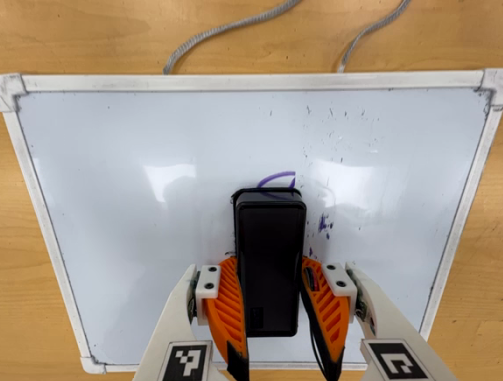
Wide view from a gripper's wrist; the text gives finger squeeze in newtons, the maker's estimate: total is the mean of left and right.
{"total": 15.5, "left": 16.5, "right": 14.6}